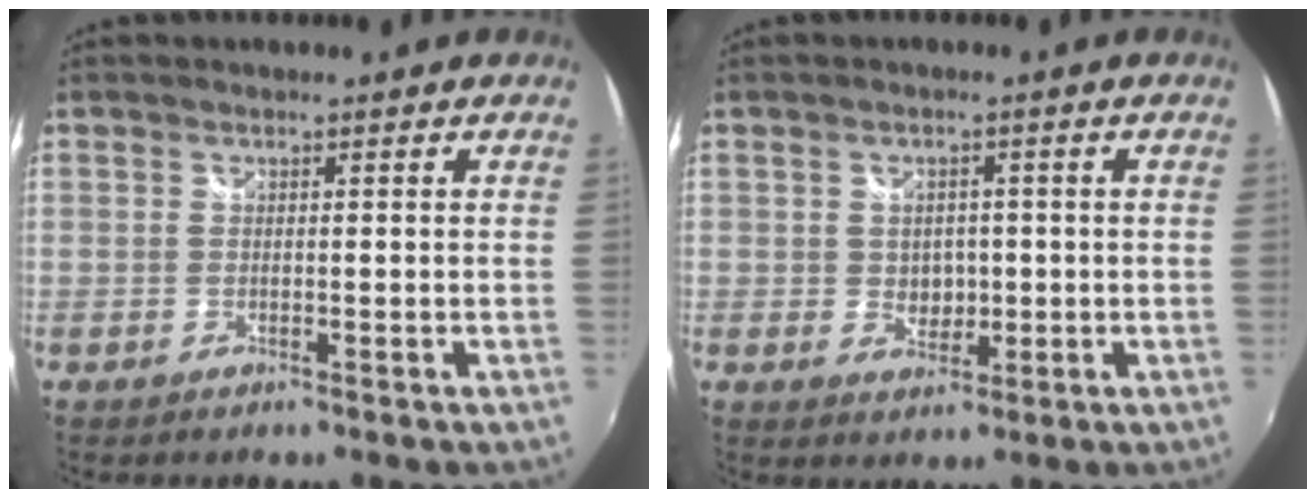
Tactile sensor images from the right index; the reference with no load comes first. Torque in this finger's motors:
{"motor_torque": [-0.12, 0.06, 0.08, 0.00]}